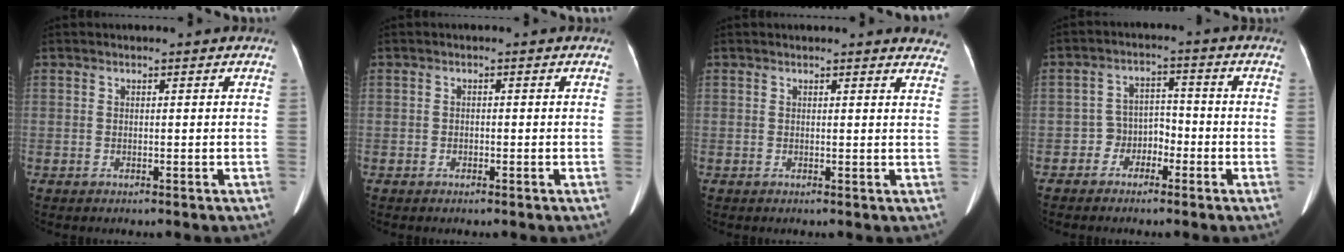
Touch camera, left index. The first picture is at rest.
{"total": 0.6, "force": [-0.4, 0.4, 0.2], "torque": [-0.004, 0.002, -0.007]}
{"total": 6.8, "force": [6.6, 1.1, 1.0], "torque": [0.016, -0.023, 0.036]}
{"total": 3.8, "force": [-2.2, 2.9, 1.3], "torque": [-0.022, 0.013, -0.042]}